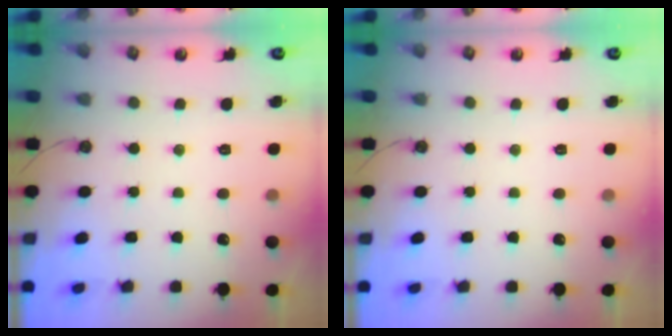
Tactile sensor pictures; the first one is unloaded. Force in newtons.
{"total": 0.0}